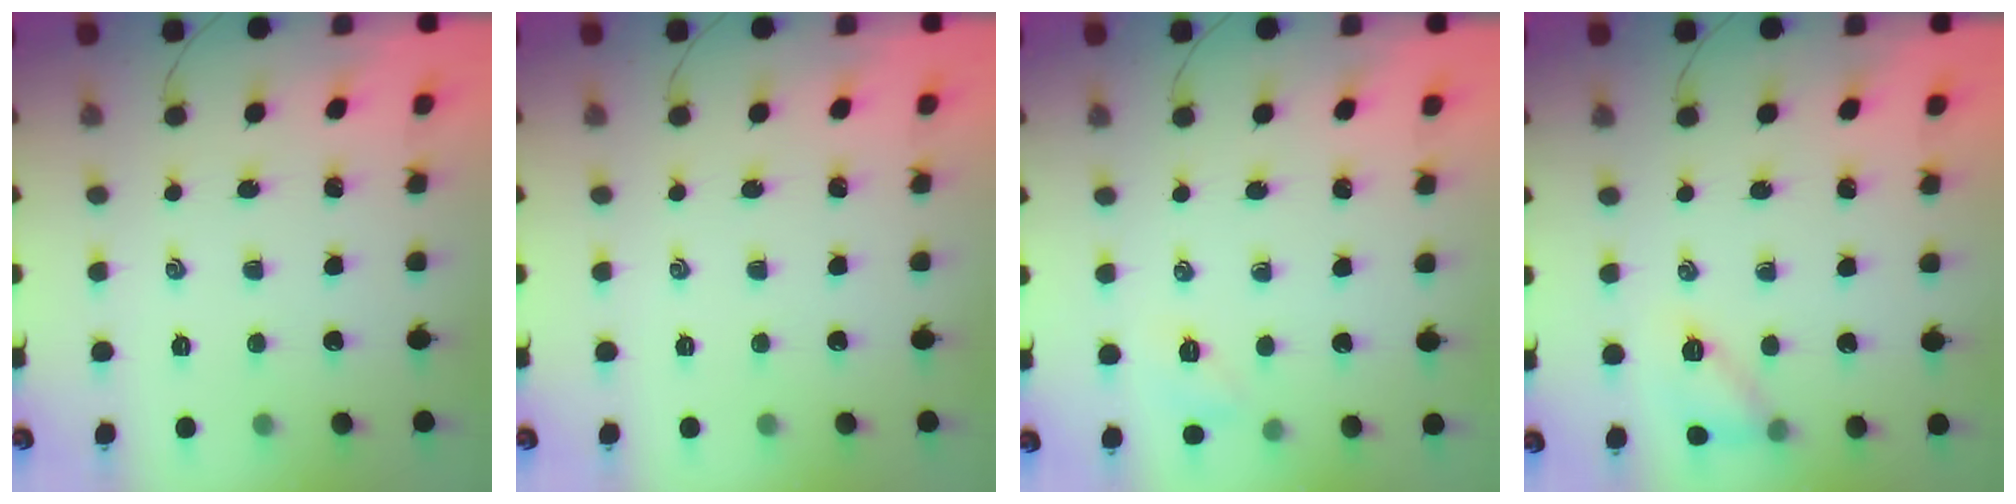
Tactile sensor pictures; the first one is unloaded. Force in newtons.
{"total": 0.0}
{"total": 6.1, "press": 5.9, "slide": 1.2}
{"total": 9.5, "press": 9.5, "slide": 0.9}